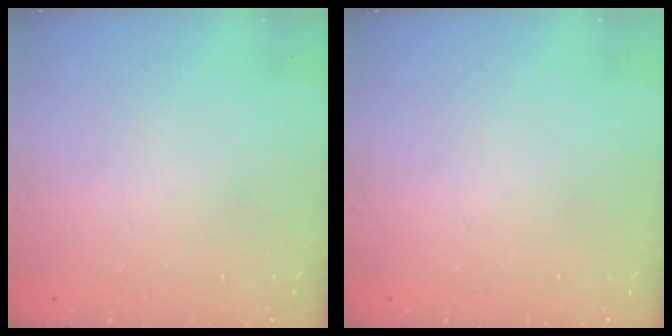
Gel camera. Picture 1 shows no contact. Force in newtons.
{"total": 0.0}